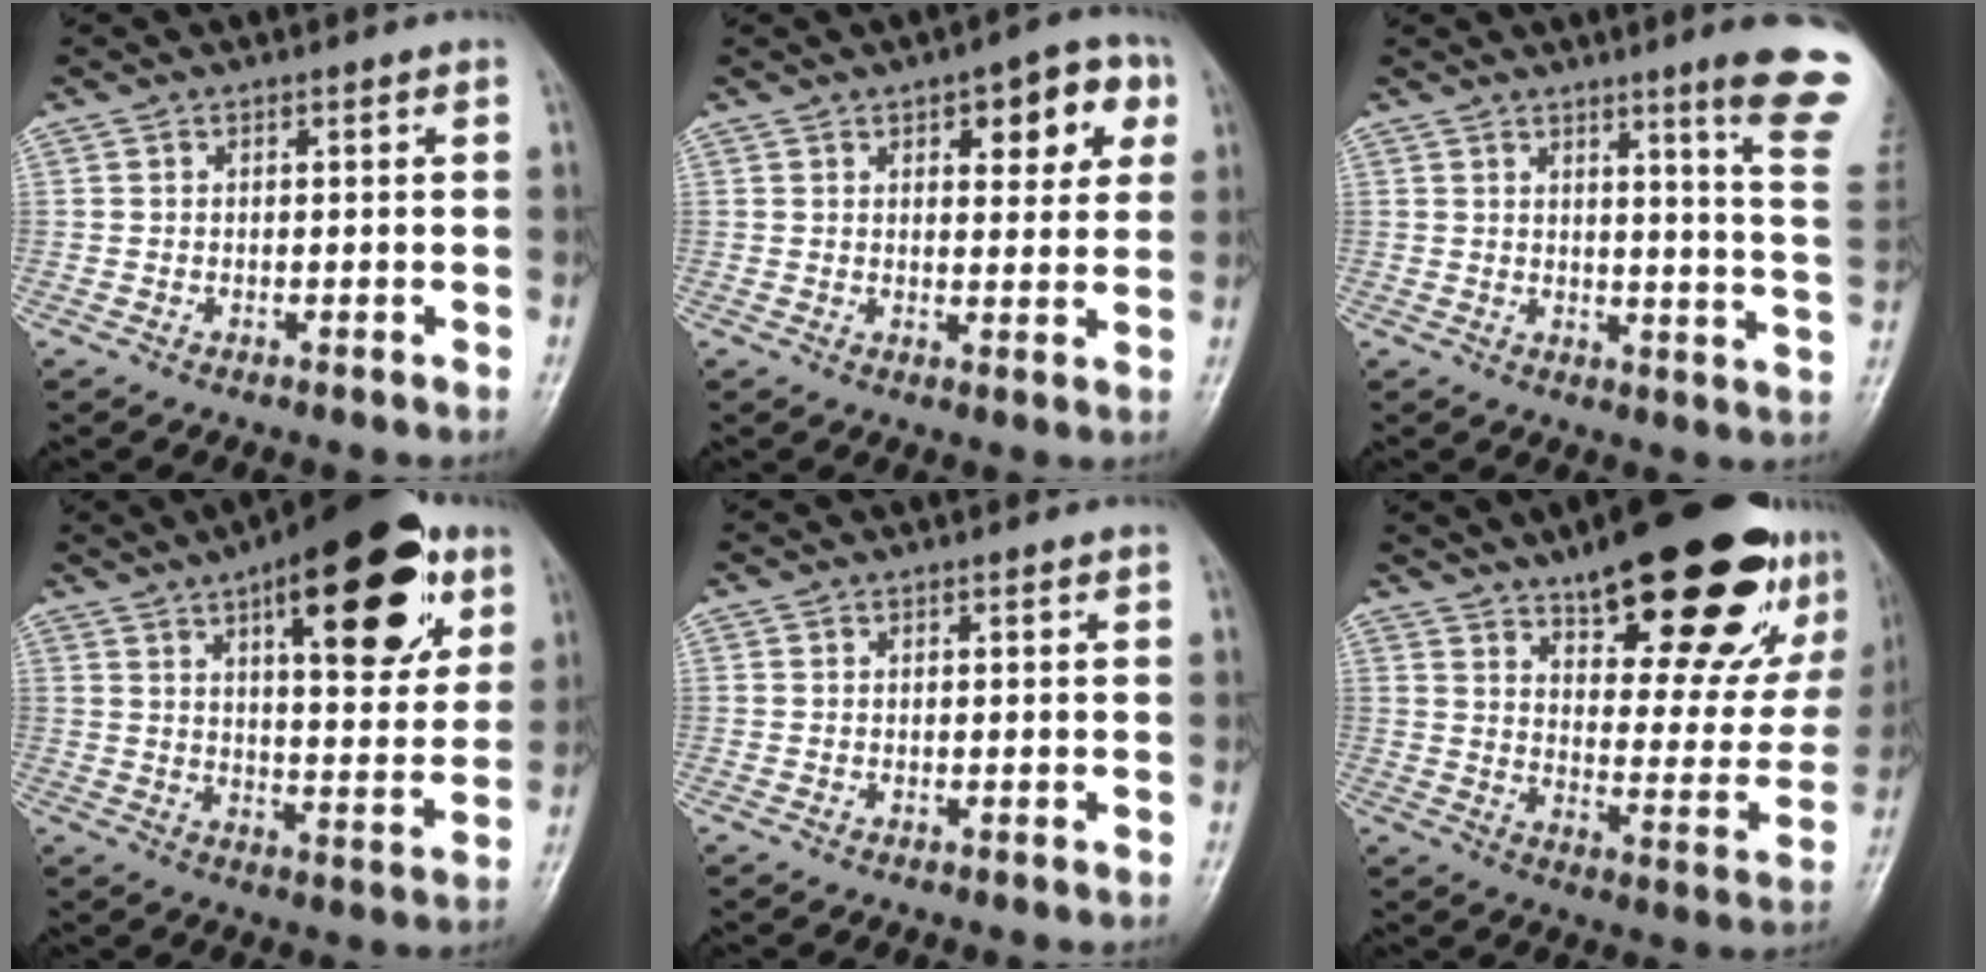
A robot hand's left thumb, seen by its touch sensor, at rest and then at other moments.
{"total": 9.0, "force": [3.9, 4.2, 7.0], "torque": [-0.050, -0.009, 0.043]}
{"total": 14.5, "force": [9.2, 0.2, 11.2], "torque": [-0.124, -0.064, 0.101]}
{"total": 22.9, "force": [11.0, 8.7, 18.1], "torque": [-0.222, -0.025, 0.156]}
{"total": 0.0}
{"total": 29.2, "force": [17.5, 9.9, 21.1], "torque": [-0.258, -0.061, 0.254]}